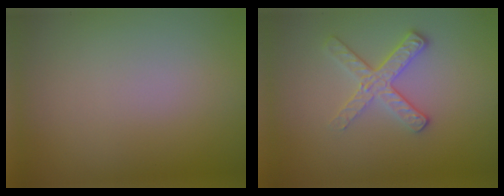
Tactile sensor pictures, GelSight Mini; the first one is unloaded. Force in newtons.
{"total": 2.7, "press": 2.4, "slide": 1.2}